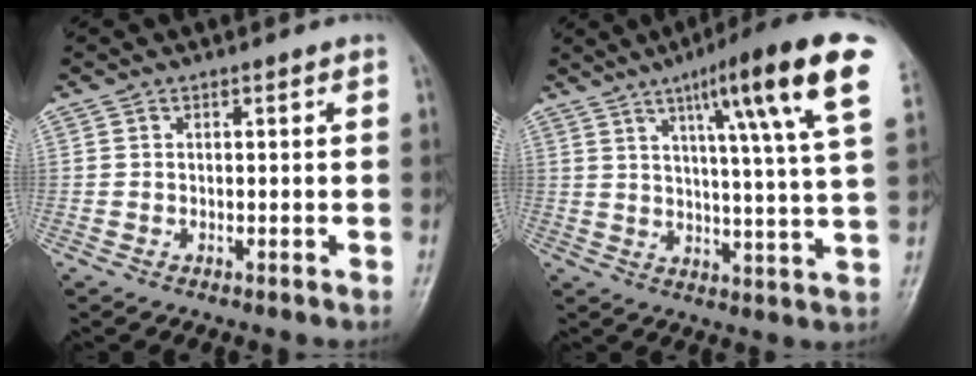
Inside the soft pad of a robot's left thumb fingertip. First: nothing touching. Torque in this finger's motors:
{"motor_torque": [0.70, 0.58, 1.58, -1.19, 0.12]}